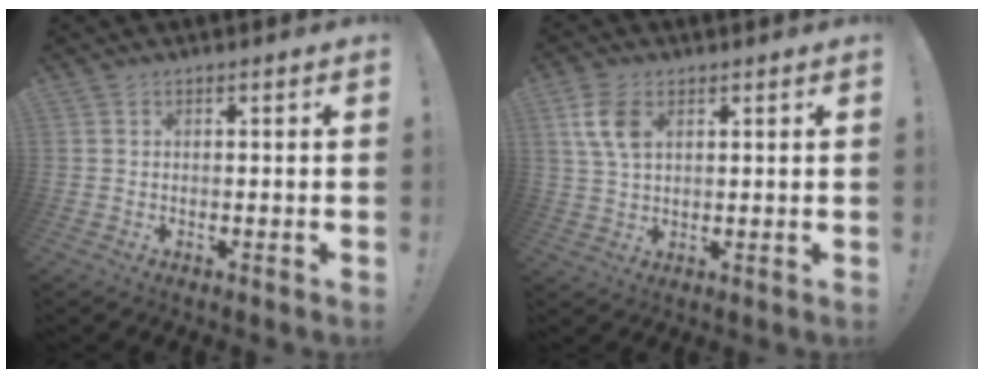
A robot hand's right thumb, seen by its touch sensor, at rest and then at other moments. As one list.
[{"total": 8.8, "force": [3.3, 5.7, 5.8], "torque": [-0.111, -0.004, 0.065]}]